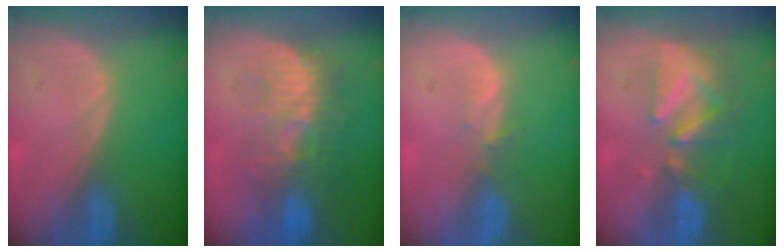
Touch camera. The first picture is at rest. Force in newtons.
{"total": 9.4, "press": 8.8, "slide": 3.2}
{"total": 1.7, "press": 1.5, "slide": 0.8}
{"total": 8.4, "press": 7.7, "slide": 3.5}